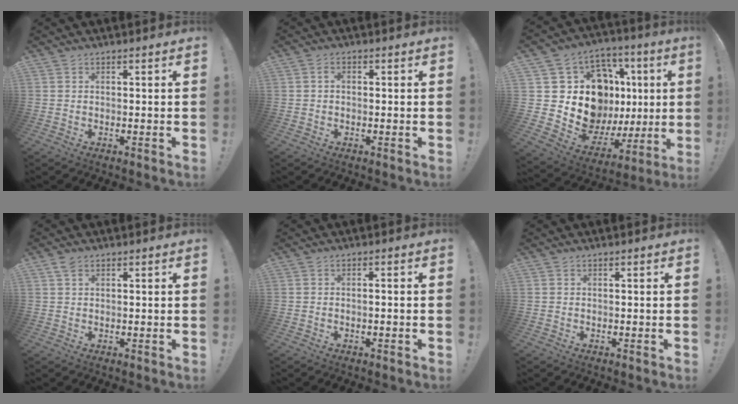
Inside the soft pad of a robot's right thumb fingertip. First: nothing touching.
{"total": 1.3, "force": [-0.3, 0.9, 0.9], "torque": [-0.019, 0.007, -0.005]}
{"total": 18.1, "force": [4.9, 14.2, 10.1], "torque": [-0.163, -0.044, 0.132]}
{"total": 2.0, "force": [1.3, 1.1, 1.1], "torque": [-0.023, 0.000, 0.023]}
{"total": 1.1, "force": [-0.6, -0.1, 0.9], "torque": [-0.017, 0.000, -0.010]}
{"total": 0.0}